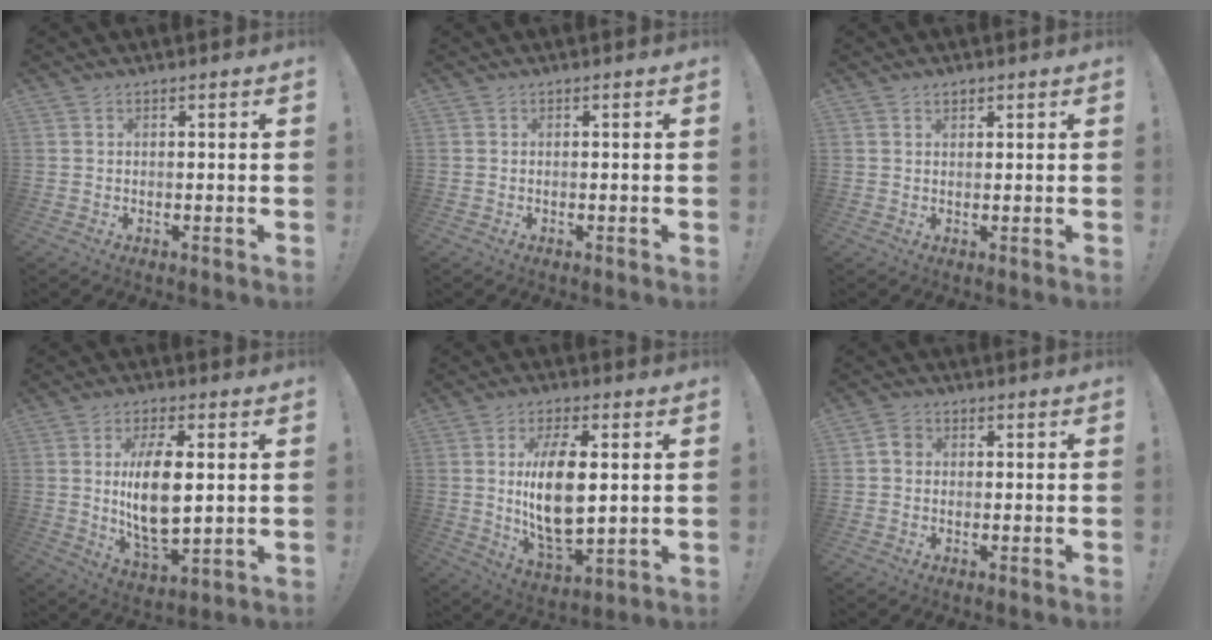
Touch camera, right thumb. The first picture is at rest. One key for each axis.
{"total": 0.0}
{"total": 1.1, "fx": 0.9, "fy": 0.6, "fz": 0.2, "tx": 0.003, "ty": -0.005, "tz": 0.016}
{"total": 13.8, "fx": 1.9, "fy": 6.3, "fz": 12.1, "tx": -0.235, "ty": -0.016, "tz": 0.025}
{"total": 15.0, "fx": 2.0, "fy": 7.1, "fz": 13.1, "tx": -0.252, "ty": -0.013, "tz": 0.029}
{"total": 3.2, "fx": -0.1, "fy": 2.7, "fz": 1.8, "tx": -0.027, "ty": 0.009, "tz": -0.002}